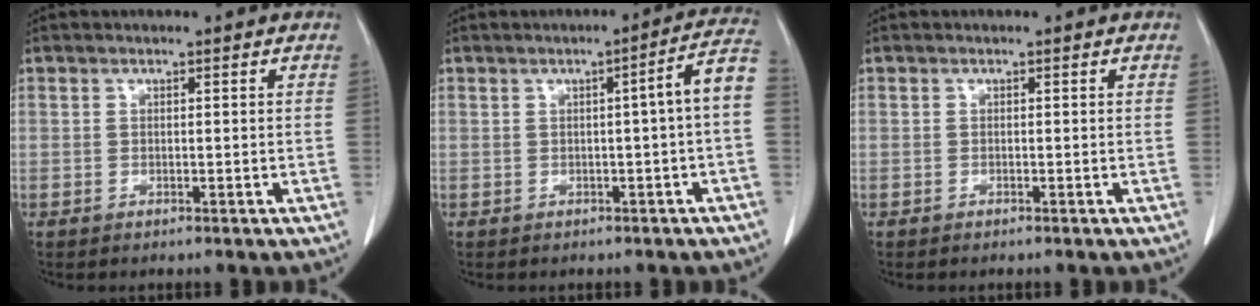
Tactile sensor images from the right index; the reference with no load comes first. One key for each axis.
{"total": 5.4, "fx": -0.5, "fy": -0.5, "fz": 5.4, "tx": -0.064, "ty": 0.014, "tz": -0.006}
{"total": 0.0}